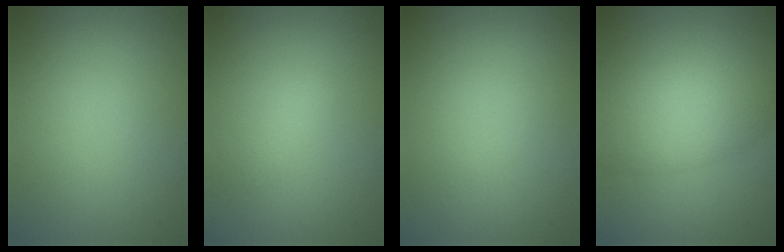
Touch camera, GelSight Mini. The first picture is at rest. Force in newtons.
{"total": 1.0, "press": 1.0, "slide": 0.1}
{"total": 0.0}
{"total": 5.6, "press": 5.6, "slide": 0.2}